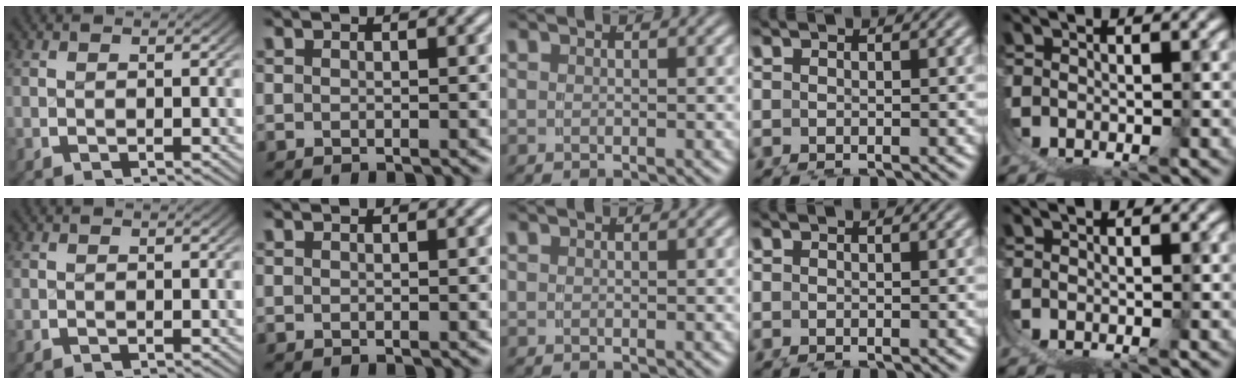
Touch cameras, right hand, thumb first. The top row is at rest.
{}